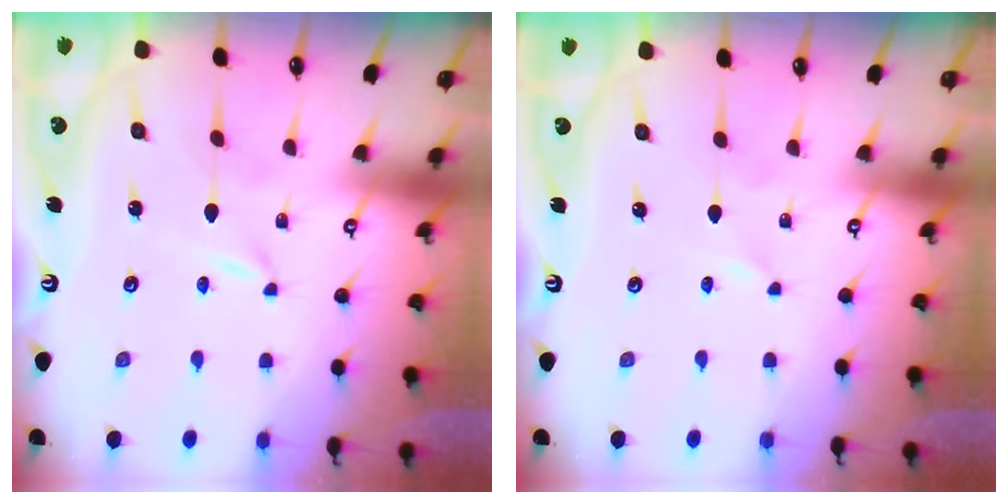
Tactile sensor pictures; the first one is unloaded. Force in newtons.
{"total": 0.0}